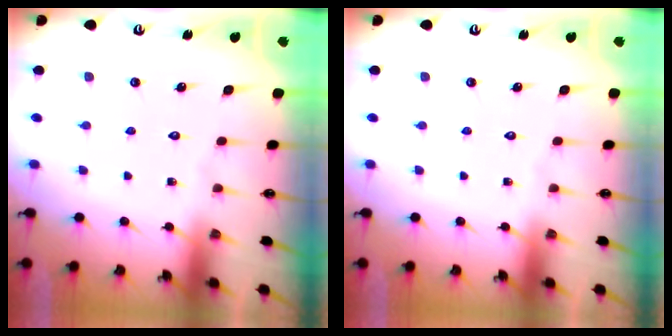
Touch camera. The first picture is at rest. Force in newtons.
{"total": 0.0}